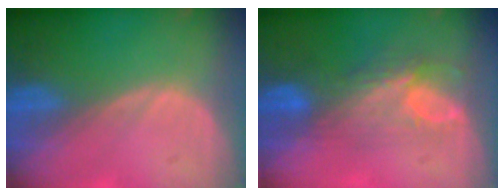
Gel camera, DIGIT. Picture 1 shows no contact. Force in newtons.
{"total": 7.8, "press": 6.9, "slide": 3.8}